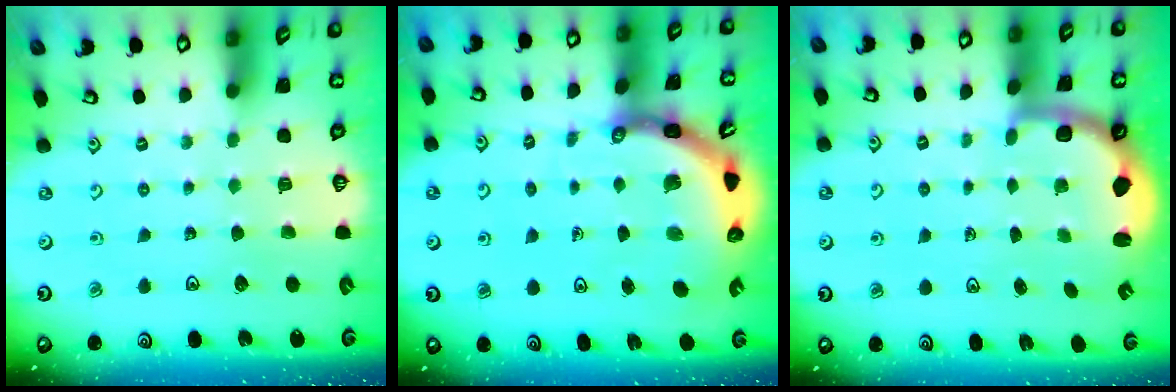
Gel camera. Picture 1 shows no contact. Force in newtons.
{"total": 7.5, "press": 7.5, "slide": 0.8}
{"total": 2.2, "press": 1.7, "slide": 1.4}